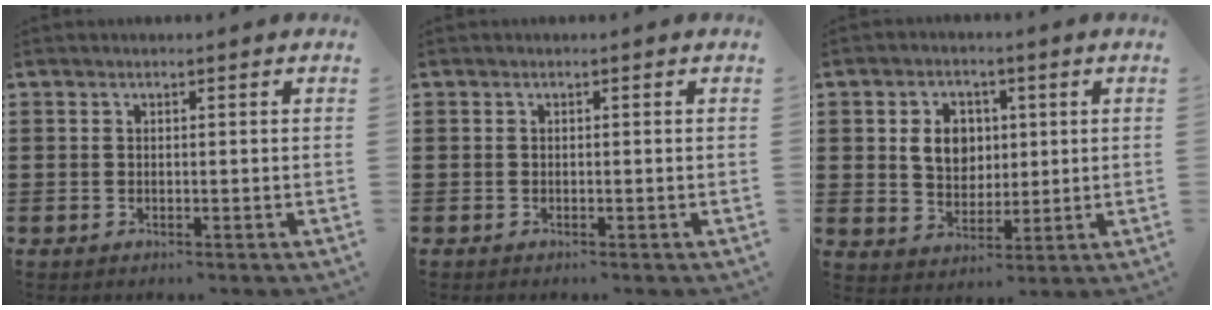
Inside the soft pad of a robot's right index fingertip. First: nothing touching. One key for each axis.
{"total": 0.0}
{"total": 6.2, "fx": 1.3, "fy": 5.0, "fz": 3.4, "tx": -0.079, "ty": 0.014, "tz": 0.018}